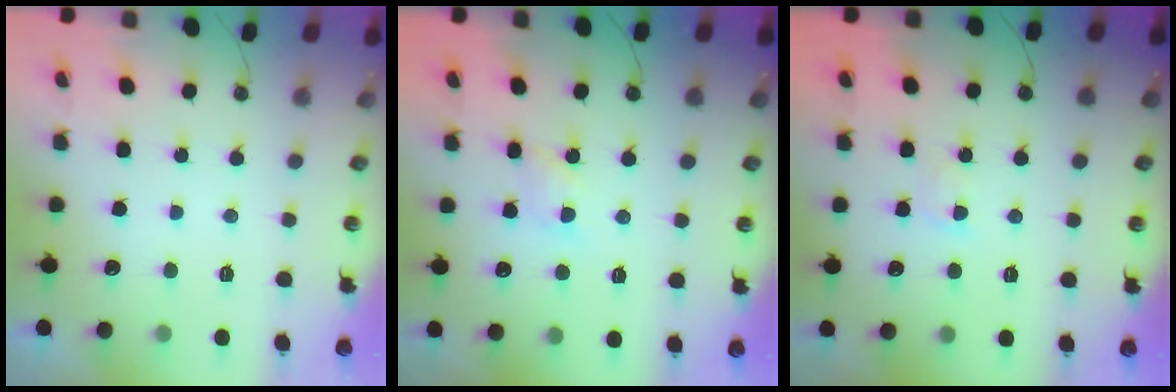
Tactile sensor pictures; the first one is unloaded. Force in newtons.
{"total": 5.6, "press": 5.6, "slide": 0.8}
{"total": 1.9, "press": 1.9, "slide": 0.3}